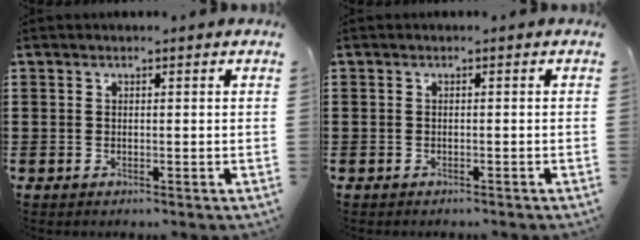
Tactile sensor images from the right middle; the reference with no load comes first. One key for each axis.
{"total": 0.6, "fx": -0.6, "fy": 0.3, "fz": 0.0, "tx": 0.000, "ty": 0.002, "tz": -0.013}